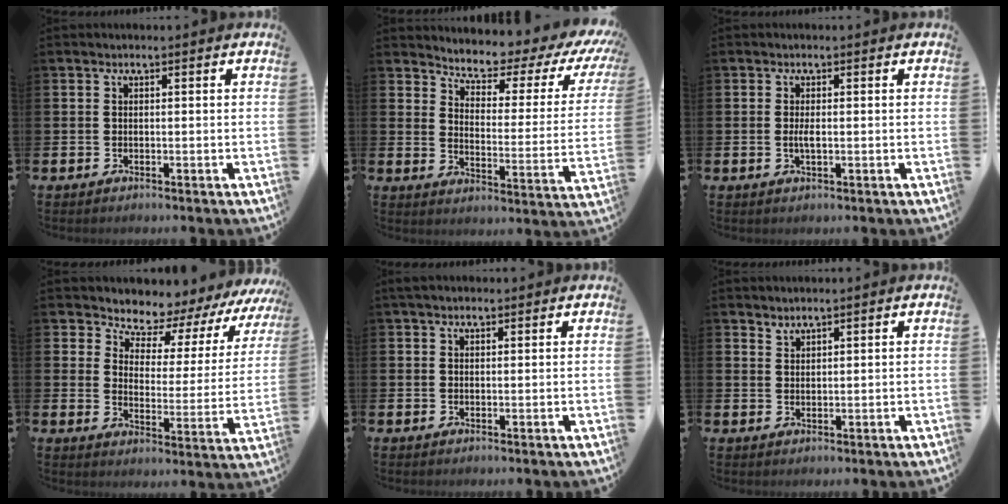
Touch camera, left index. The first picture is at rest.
{"total": 4.9, "force": [4.6, 1.2, 1.1], "torque": [-0.041, -0.048, 0.069]}
{"total": 1.4, "force": [0.0, 0.4, 1.3], "torque": [-0.019, -0.002, -0.003]}
{"total": 6.5, "force": [6.2, 1.8, 0.3], "torque": [-0.027, -0.067, 0.101]}
{"total": 1.6, "force": [1.3, 0.7, 0.6], "torque": [-0.001, 0.002, 0.021]}
{"total": 1.7, "force": [1.7, 0.2, -0.2], "torque": [0.007, -0.006, 0.031]}